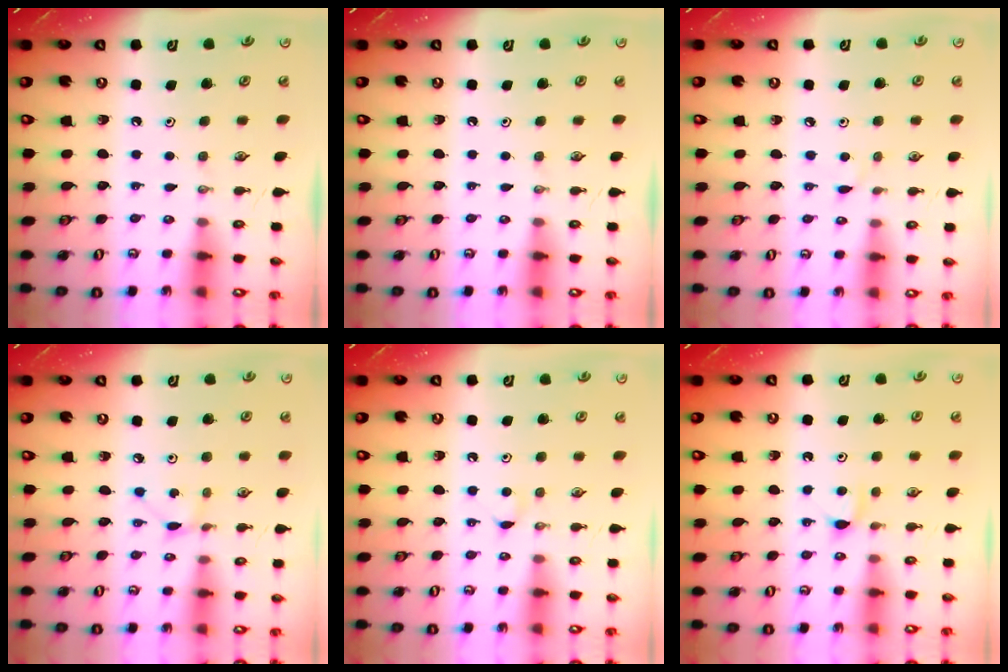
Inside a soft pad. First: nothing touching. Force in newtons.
{"total": 0.0}
{"total": 3.0, "press": 3.0, "slide": 0.2}
{"total": 1.5, "press": 1.5, "slide": 0.1}
{"total": 3.7, "press": 3.6, "slide": 0.6}
{"total": 4.7, "press": 4.7, "slide": 0.5}